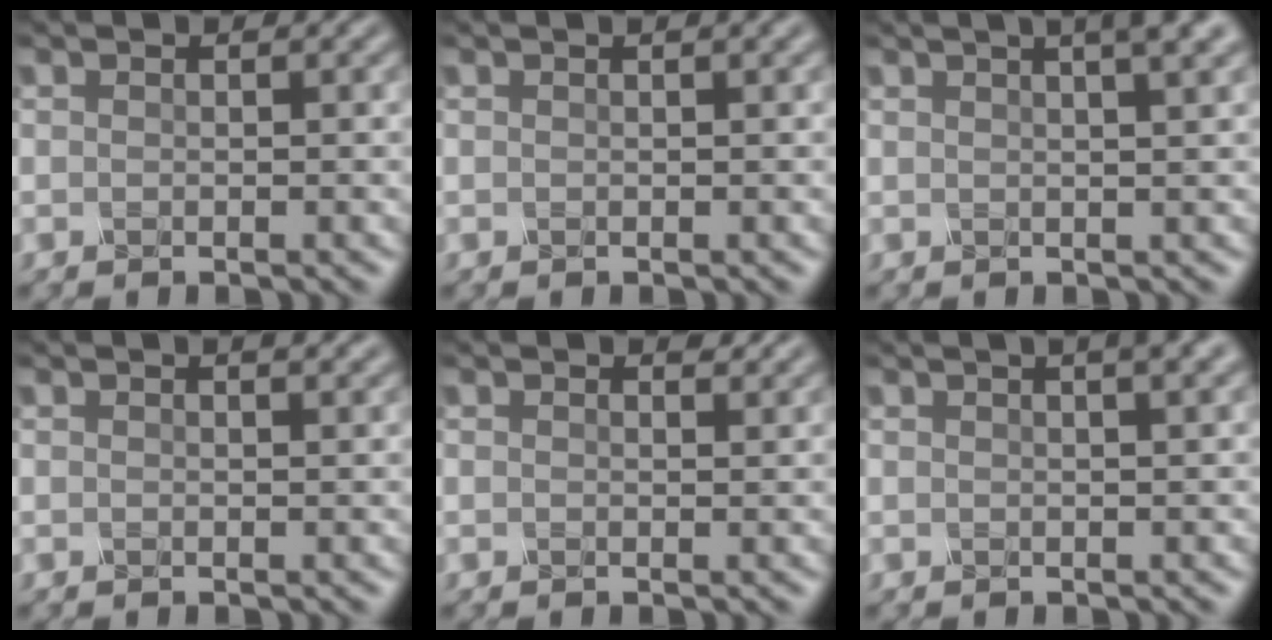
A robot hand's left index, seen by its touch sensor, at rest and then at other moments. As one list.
[{"total": 0.8, "force": [0.5, 0.1, 0.6], "torque": [-0.011, 0.002, 0.005]}, {"total": 5.3, "force": [3.1, 1.7, 4.0], "torque": [-0.027, 0.029, 0.007]}, {"total": 1.4, "force": [1.0, 0.3, 0.8], "torque": [-0.010, -0.001, 0.011]}, {"total": 0.9, "force": [0.8, 0.3, 0.3], "torque": [-0.009, -0.002, 0.011]}, {"total": 4.0, "force": [2.4, 1.3, 3.0], "torque": [-0.020, 0.018, 0.004]}]